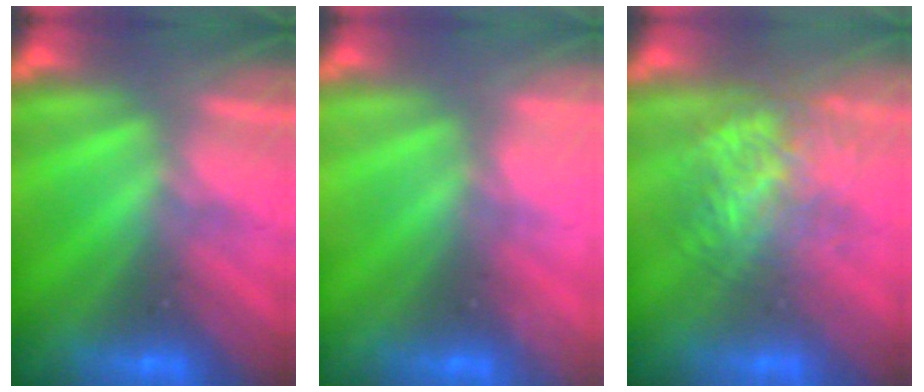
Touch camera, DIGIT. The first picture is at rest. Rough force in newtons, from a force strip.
{"total": 2.2}
{"total": 4.1}